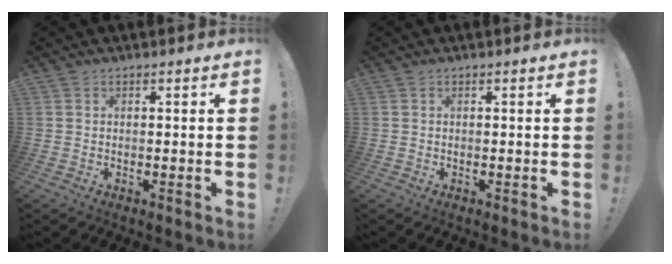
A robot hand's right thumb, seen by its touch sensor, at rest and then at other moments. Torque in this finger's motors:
{"motor_torque": [-0.07, -0.07, 0.08, 0.01, 0.04]}